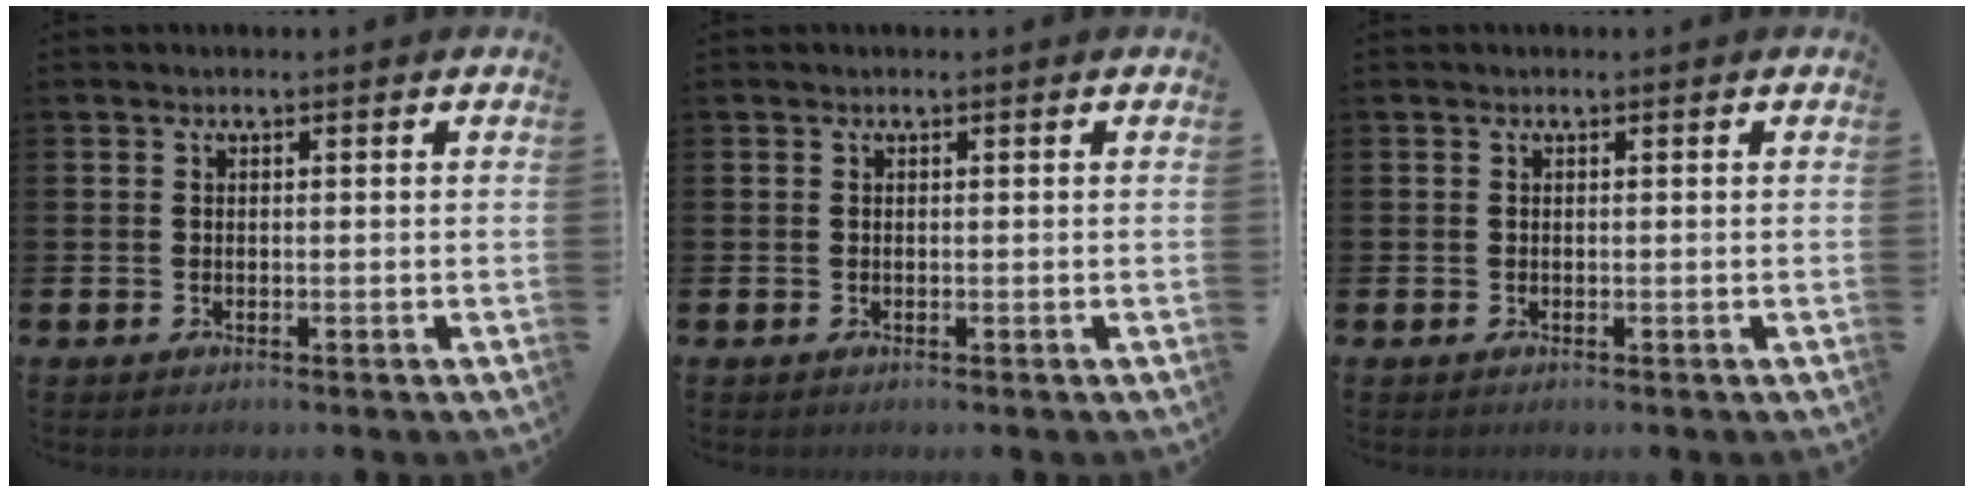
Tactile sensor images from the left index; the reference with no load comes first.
{"total": 0.0}
{"total": 0.0}